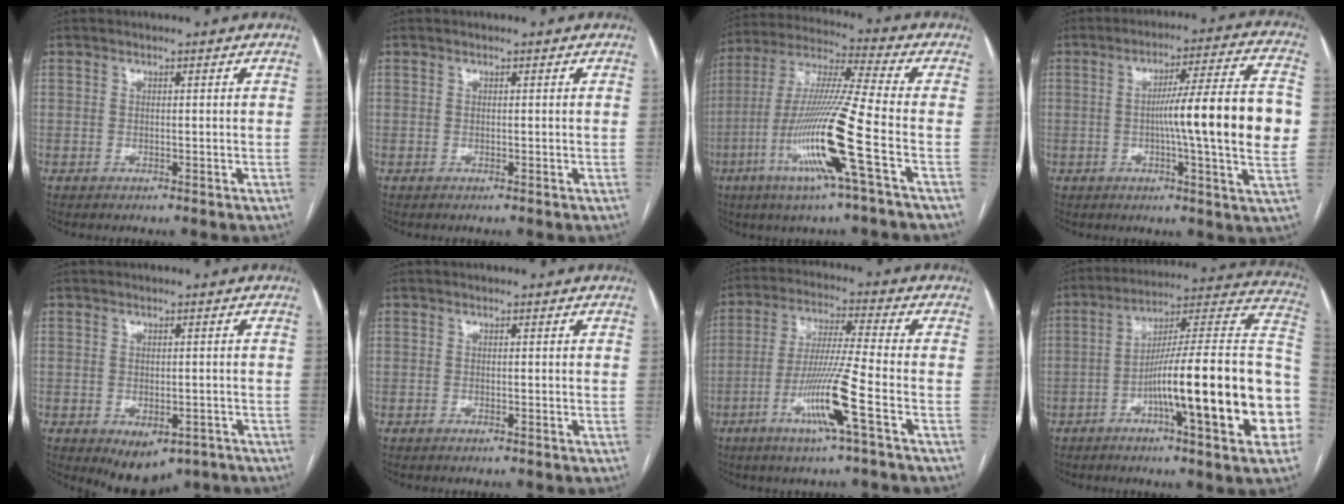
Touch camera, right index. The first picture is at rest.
{"total": 0.0}
{"total": 16.6, "force": [-5.8, -1.3, 15.5], "torque": [-0.313, -0.017, -0.116]}
{"total": 16.7, "force": [-0.5, -0.4, 16.7], "torque": [-0.243, 0.009, -0.015]}
{"total": 7.1, "force": [-4.4, 4.1, 3.8], "torque": [-0.038, -0.001, -0.055]}
{"total": 0.0}
{"total": 11.1, "force": [-4.6, -1.3, 10.0], "torque": [-0.197, -0.014, -0.091]}
{"total": 25.0, "force": [-6.6, 2.0, 24.0], "torque": [-0.268, 0.018, -0.101]}